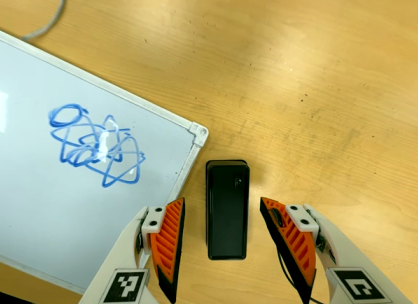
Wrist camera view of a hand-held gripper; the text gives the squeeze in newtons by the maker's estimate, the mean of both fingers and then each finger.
{"total": 0.0}